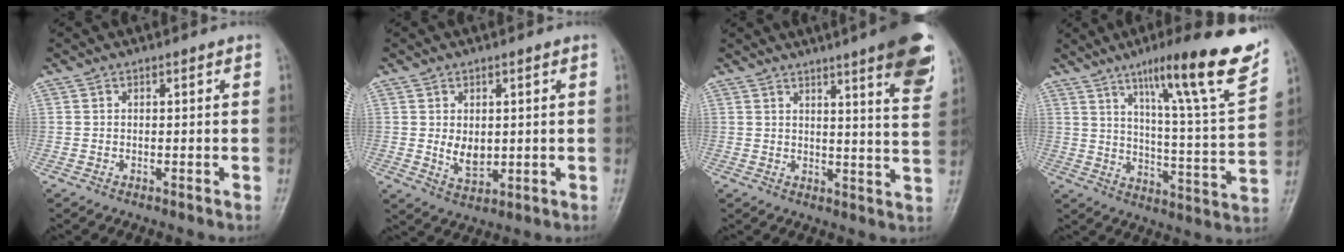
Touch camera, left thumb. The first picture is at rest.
{"total": 4.9, "force": [0.5, 3.2, 3.6], "torque": [-0.046, -0.012, 0.019]}
{"total": 13.1, "force": [7.8, 1.5, 10.4], "torque": [-0.119, -0.038, 0.092]}
{"total": 21.4, "force": [13.2, 1.9, 16.8], "torque": [-0.220, -0.057, 0.197]}